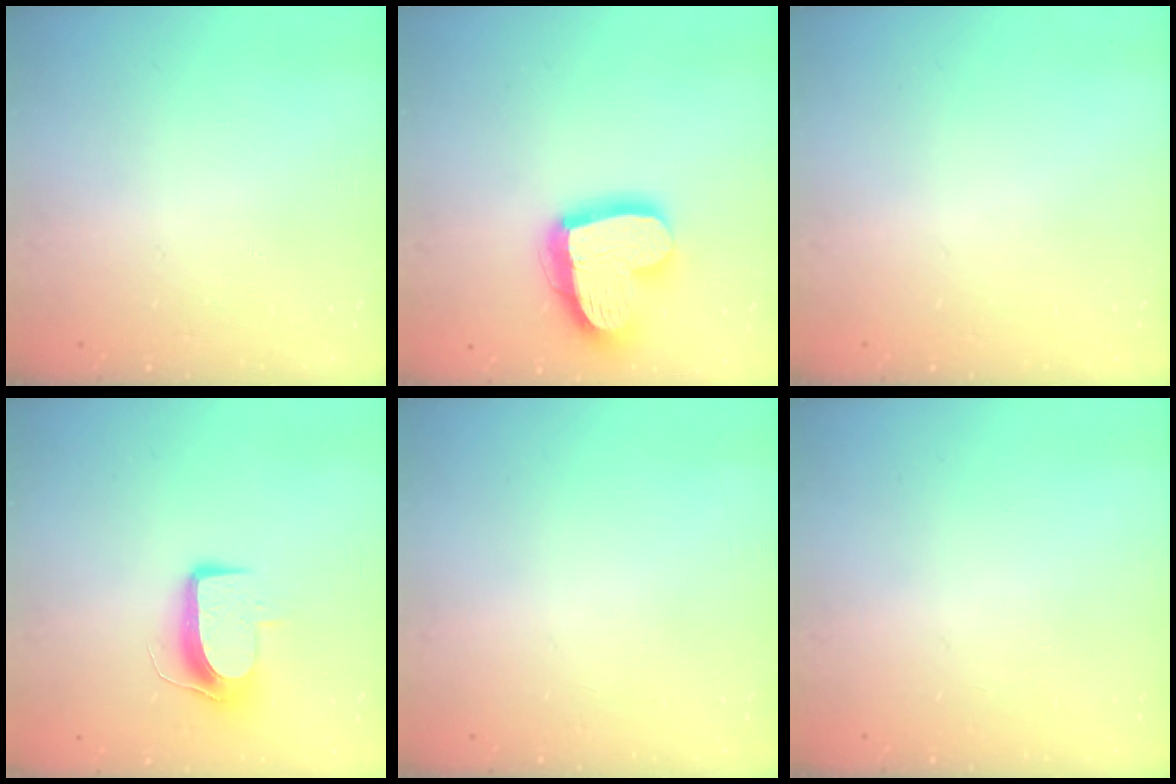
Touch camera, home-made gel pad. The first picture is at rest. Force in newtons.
{"total": 19.3, "press": 19.3, "slide": 1.6}
{"total": 0.0}
{"total": 9.4, "press": 9.4, "slide": 0.3}
{"total": 0.0}
{"total": 0.0}